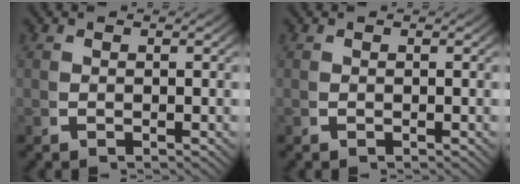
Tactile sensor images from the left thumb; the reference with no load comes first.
{"total": 0.0}